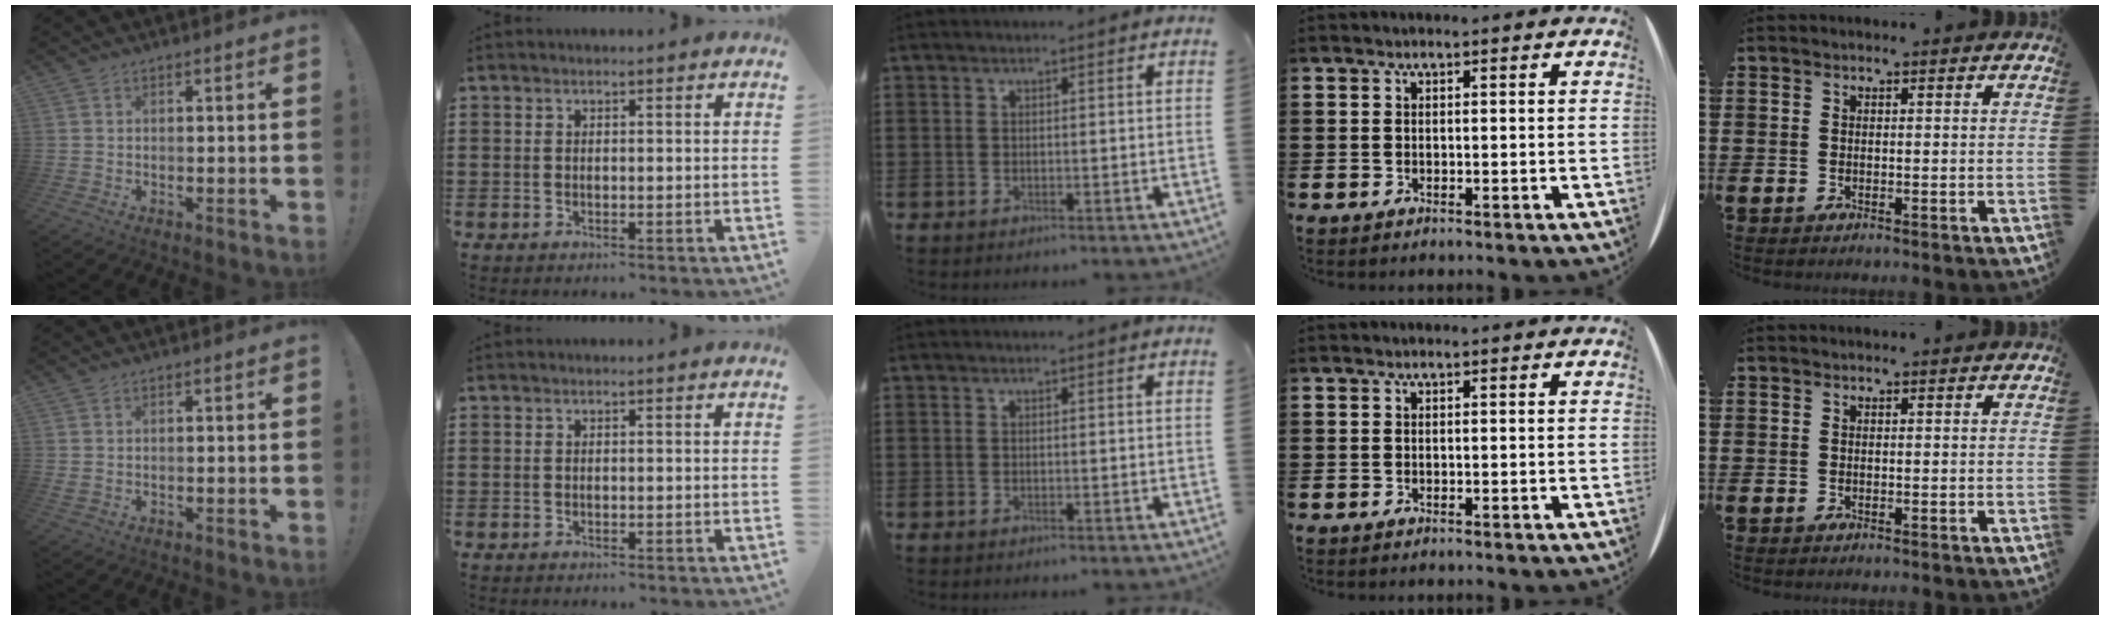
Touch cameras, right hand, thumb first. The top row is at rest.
{"thumb": {"total": 0.7, "force": [0.4, 0.3, 0.5], "torque": [-0.009, 0.002, 0.006]}}